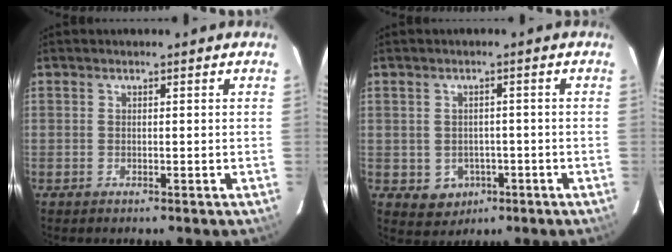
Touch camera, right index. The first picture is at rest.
{"total": 5.0, "force": [-1.5, 4.6, 1.1], "torque": [-0.032, 0.010, -0.005]}